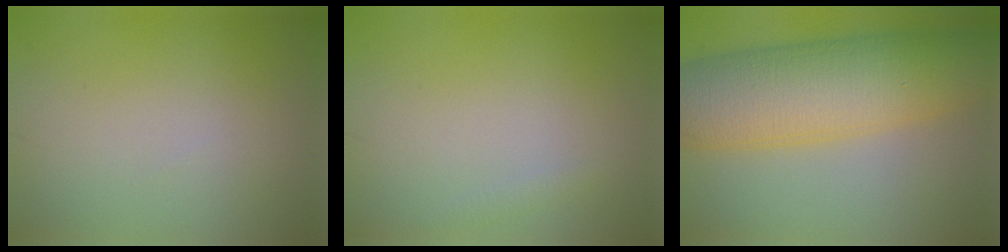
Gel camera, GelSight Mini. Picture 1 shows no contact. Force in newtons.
{"total": 0.6, "press": 0.6, "slide": 0.0}
{"total": 11.0, "press": 11.0, "slide": 0.4}